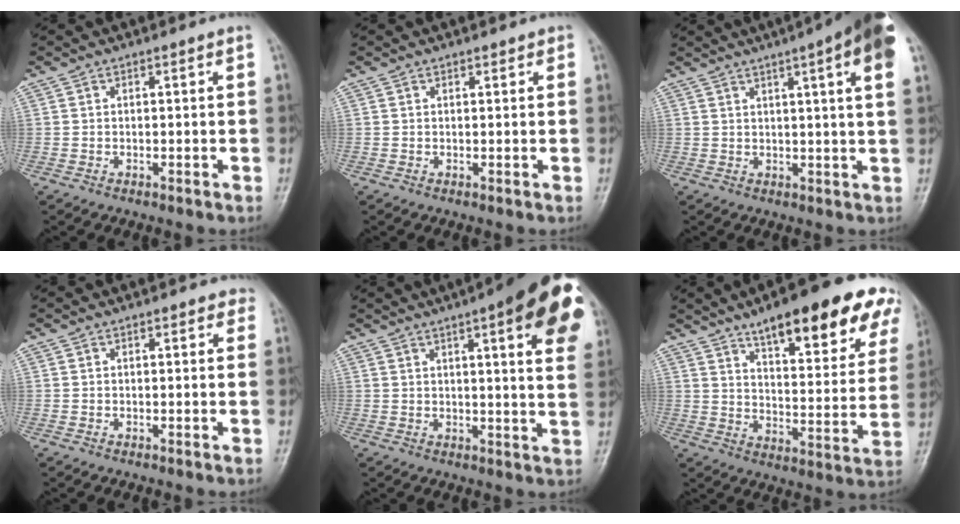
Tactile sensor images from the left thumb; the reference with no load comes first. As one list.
[{"total": 0.8, "force": [0.5, 0.5, 0.1], "torque": [0.011, -0.002, 0.004]}, {"total": 14.5, "force": [7.7, 1.9, 12.1], "torque": [-0.162, 0.001, 0.086]}, {"total": 1.7, "force": [1.1, 1.0, 0.8], "torque": [0.009, -0.001, 0.006]}, {"total": 21.0, "force": [9.5, 5.0, 18.1], "torque": [-0.205, -0.013, 0.110]}, {"total": 22.4, "force": [14.0, 7.0, 16.1], "torque": [-0.176, -0.044, 0.199]}]